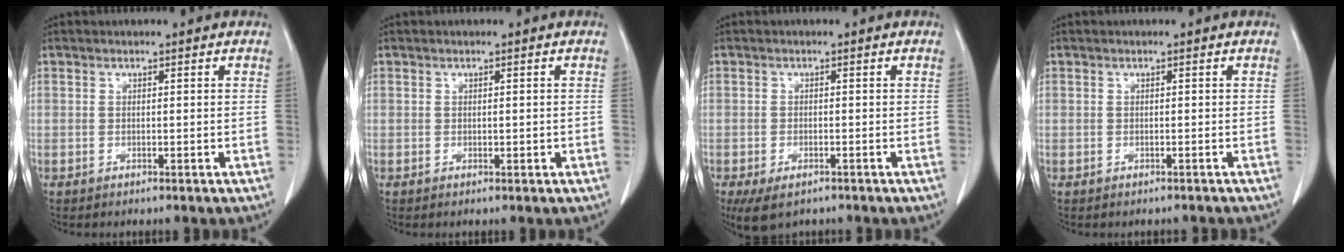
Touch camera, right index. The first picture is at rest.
{"total": 0.7, "force": [-0.1, 0.4, 0.6], "torque": [-0.007, -0.001, 0.000]}
{"total": 5.2, "force": [-3.5, 2.5, 3.1], "torque": [-0.053, -0.010, -0.052]}
{"total": 1.0, "force": [-0.7, 0.6, -0.1], "torque": [0.000, 0.004, -0.010]}